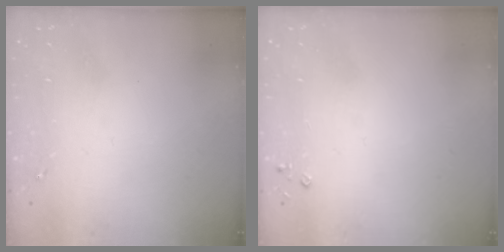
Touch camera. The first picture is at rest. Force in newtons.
{"total": 2.2, "press": 2.2, "slide": 0.3}